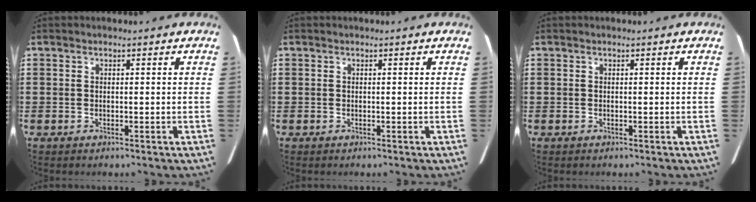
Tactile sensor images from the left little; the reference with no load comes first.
{"total": 0.0}
{"total": 0.0}